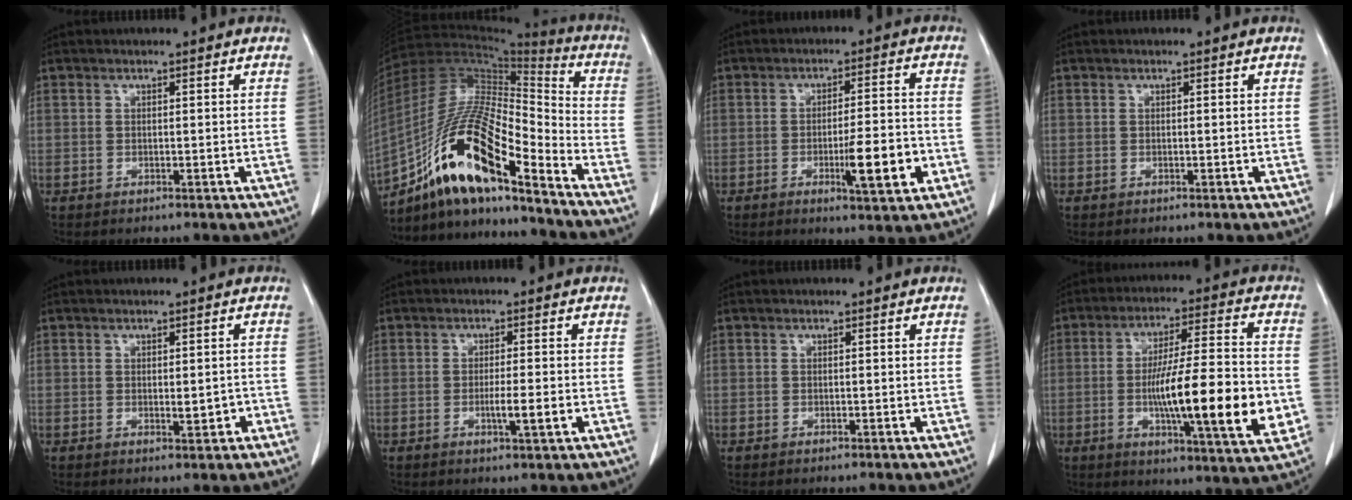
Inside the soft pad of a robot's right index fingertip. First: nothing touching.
{"total": 18.5, "force": [-12.1, 3.2, 13.7], "torque": [-0.267, 0.005, -0.214]}
{"total": 8.5, "force": [-3.0, 0.9, 7.9], "torque": [-0.118, -0.007, -0.042]}
{"total": 0.0}
{"total": 2.3, "force": [-0.7, 0.9, 2.0], "torque": [-0.026, 0.000, -0.005]}
{"total": 3.8, "force": [-1.2, 0.0, 3.6], "torque": [-0.061, -0.005, -0.017]}
{"total": 0.0}
{"total": 18.5, "force": [-3.2, 1.8, 18.2], "torque": [-0.275, -0.010, -0.048]}